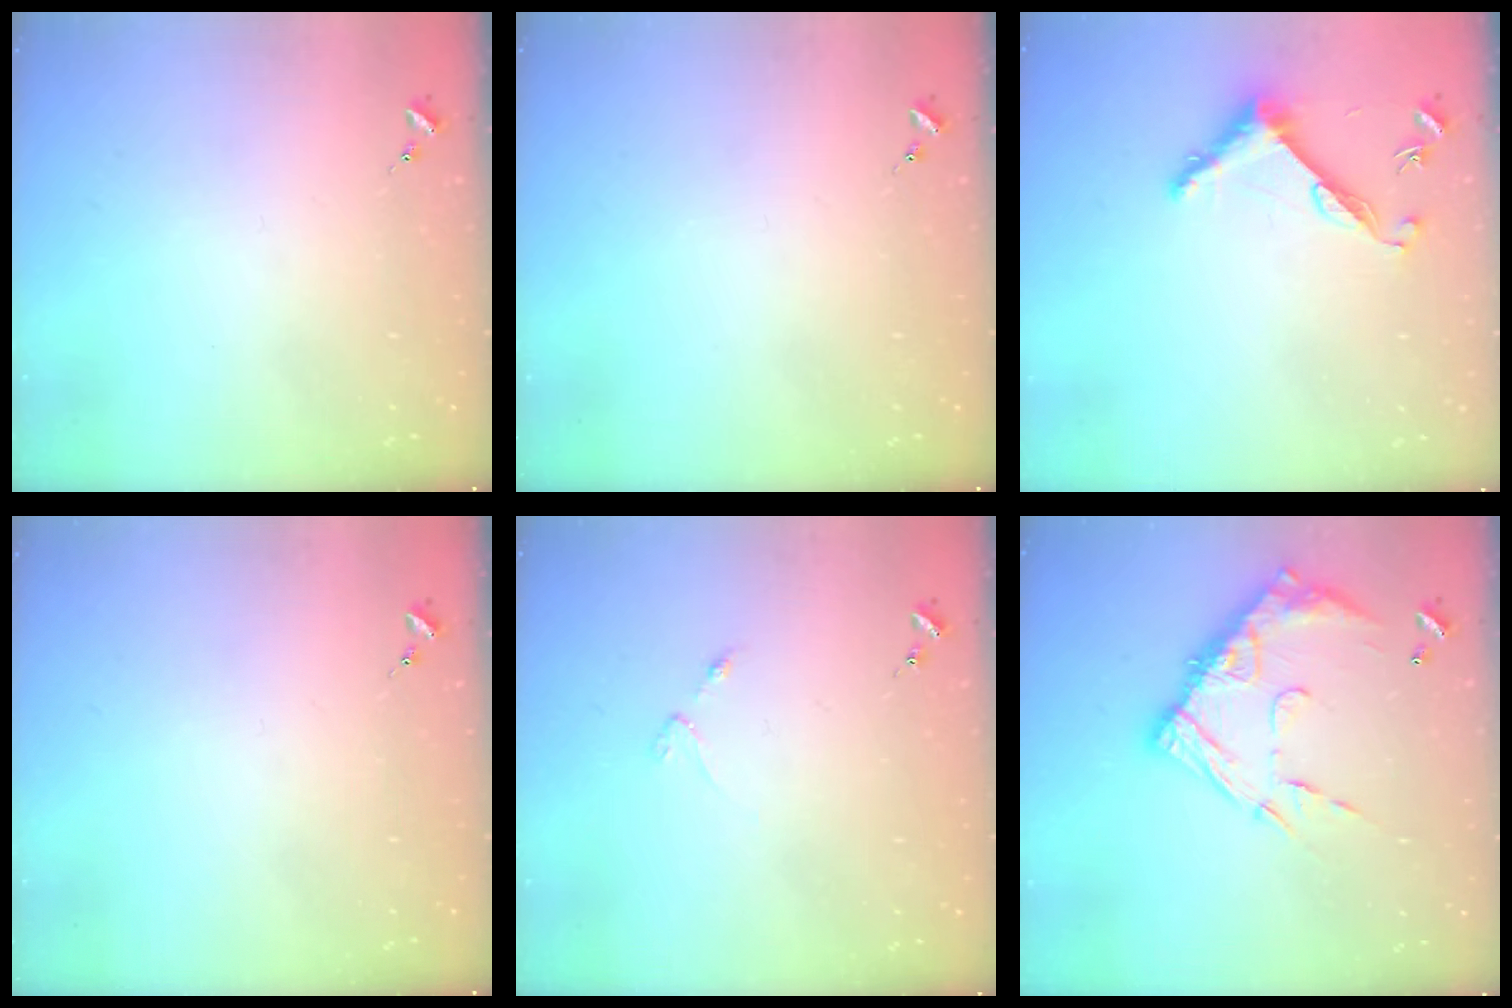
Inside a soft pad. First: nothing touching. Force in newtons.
{"total": 0.0}
{"total": 7.5, "press": 7.5, "slide": 0.5}
{"total": 0.0}
{"total": 2.5, "press": 2.4, "slide": 0.4}
{"total": 17.2, "press": 17.1, "slide": 1.4}